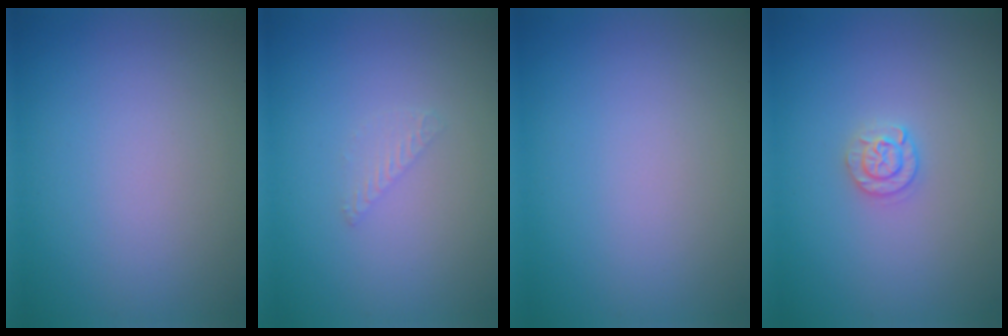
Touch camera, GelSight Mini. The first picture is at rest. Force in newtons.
{"total": 0.8, "press": 0.8, "slide": 0.0}
{"total": 0.0}
{"total": 1.7, "press": 1.7, "slide": 0.3}